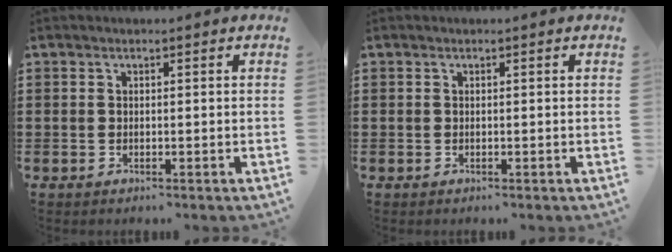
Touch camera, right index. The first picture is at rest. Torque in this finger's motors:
{"motor_torque": [0.90, 1.24, 0.00, 0.01]}